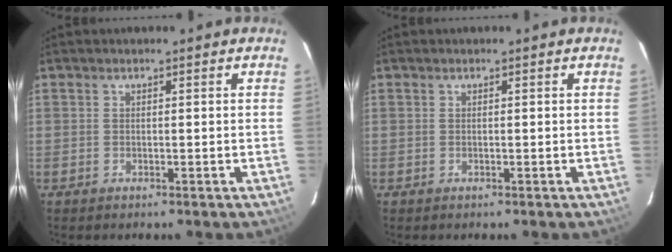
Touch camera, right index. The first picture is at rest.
{"total": 0.0}